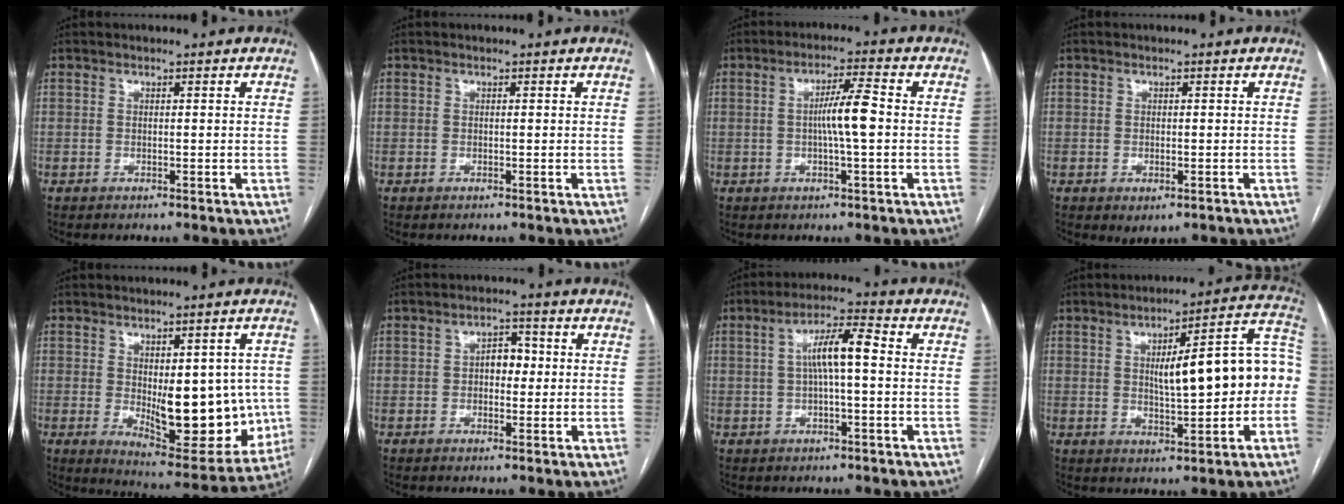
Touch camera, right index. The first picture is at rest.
{"total": 0.0}
{"total": 6.2, "force": [-0.2, 0.3, 6.2], "torque": [-0.111, 0.007, -0.006]}
{"total": 2.1, "force": [-0.9, 1.1, 1.5], "torque": [-0.022, -0.003, -0.003]}
{"total": 15.3, "force": [-1.1, 6.6, 13.8], "torque": [-0.177, -0.008, 0.008]}
{"total": 3.7, "force": [0.1, 2.2, 2.9], "torque": [-0.043, 0.015, 0.001]}
{"total": 7.1, "force": [0.6, 1.1, 7.0], "torque": [-0.128, 0.022, 0.008]}
{"total": 15.0, "force": [0.1, 3.5, 14.6], "torque": [-0.193, 0.044, 0.007]}